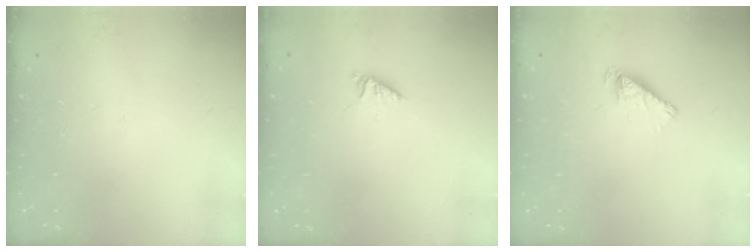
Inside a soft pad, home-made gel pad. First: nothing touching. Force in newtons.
{"total": 1.5, "press": 1.5, "slide": 0.3}
{"total": 2.9, "press": 2.9, "slide": 0.2}